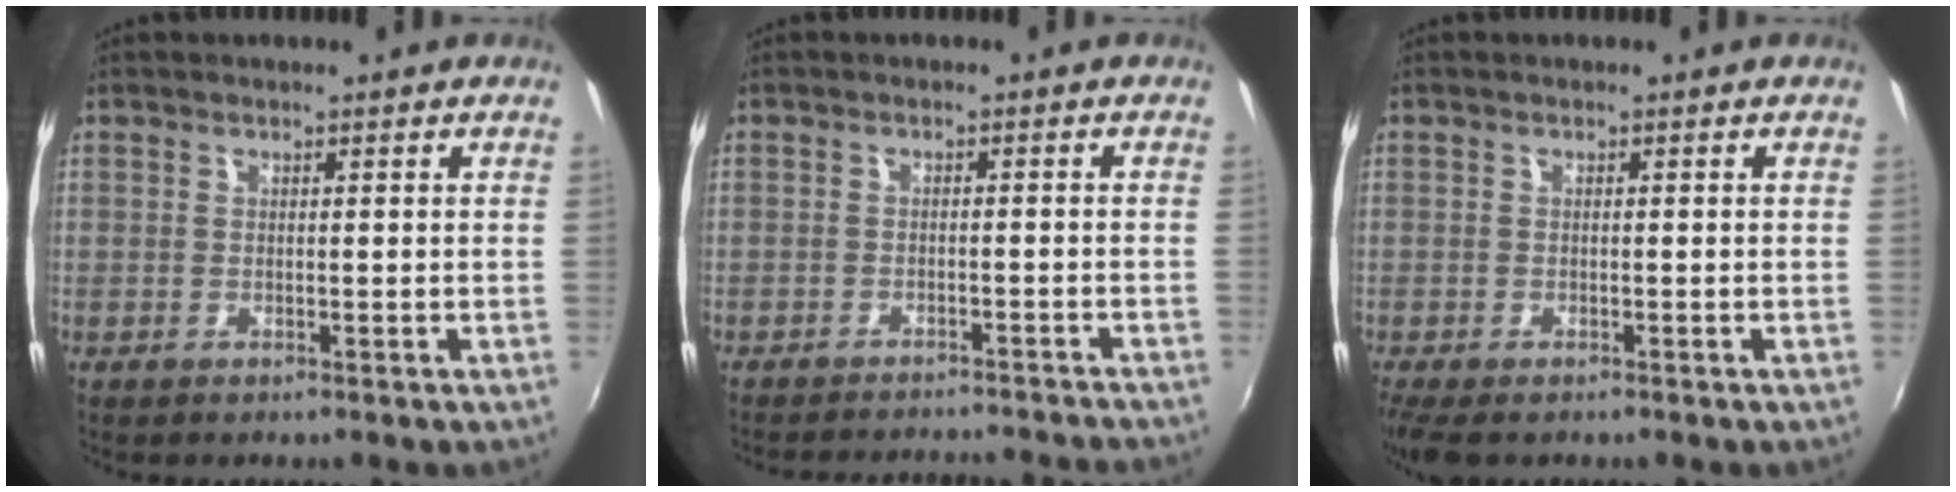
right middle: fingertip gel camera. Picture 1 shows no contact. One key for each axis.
{"total": 14.8, "fx": -13.6, "fy": 1.9, "fz": 5.4, "tx": -0.103, "ty": -0.018, "tz": -0.176}
{"total": 4.9, "fx": -3.4, "fy": 1.7, "fz": 3.0, "tx": -0.067, "ty": -0.024, "tz": -0.058}